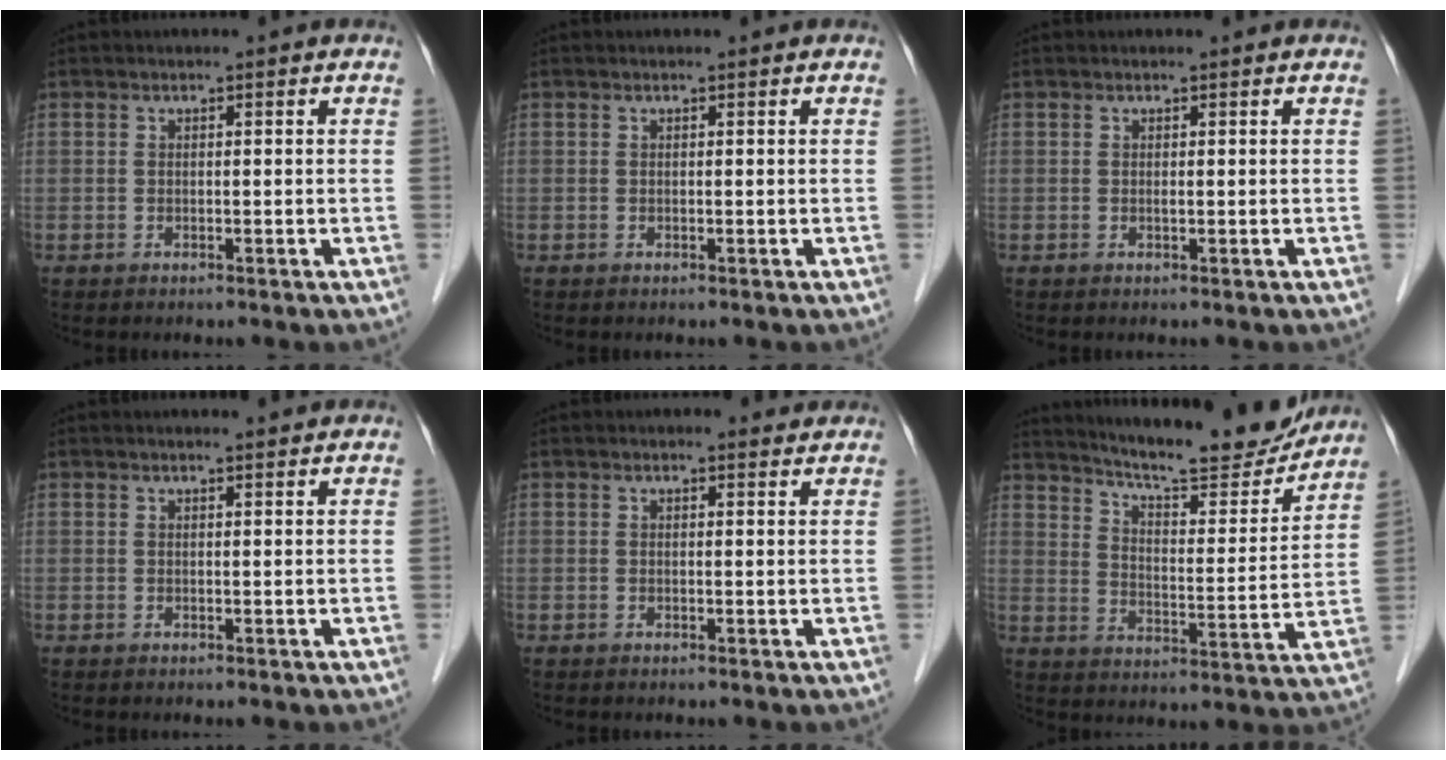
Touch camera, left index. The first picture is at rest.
{"total": 0.0}
{"total": 0.0}
{"total": 1.2, "force": [1.1, -0.1, 0.2], "torque": [-0.007, -0.002, 0.017]}
{"total": 1.2, "force": [1.1, 0.4, 0.1], "torque": [-0.008, -0.004, 0.007]}
{"total": 18.0, "force": [16.6, 1.9, 6.6], "torque": [-0.105, -0.036, 0.229]}